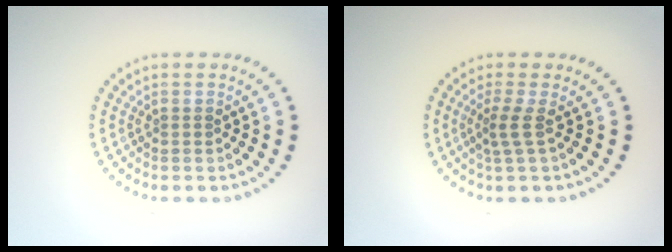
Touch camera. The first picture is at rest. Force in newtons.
{"total": 1.8, "press": 1.2, "slide": 1.3}